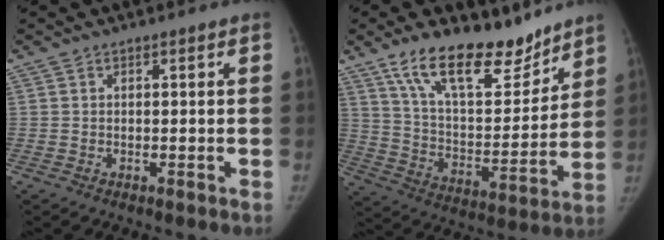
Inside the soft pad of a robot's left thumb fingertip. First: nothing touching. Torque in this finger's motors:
{"motor_torque": [0.87, -0.22, 1.42, -1.34, 0.29]}